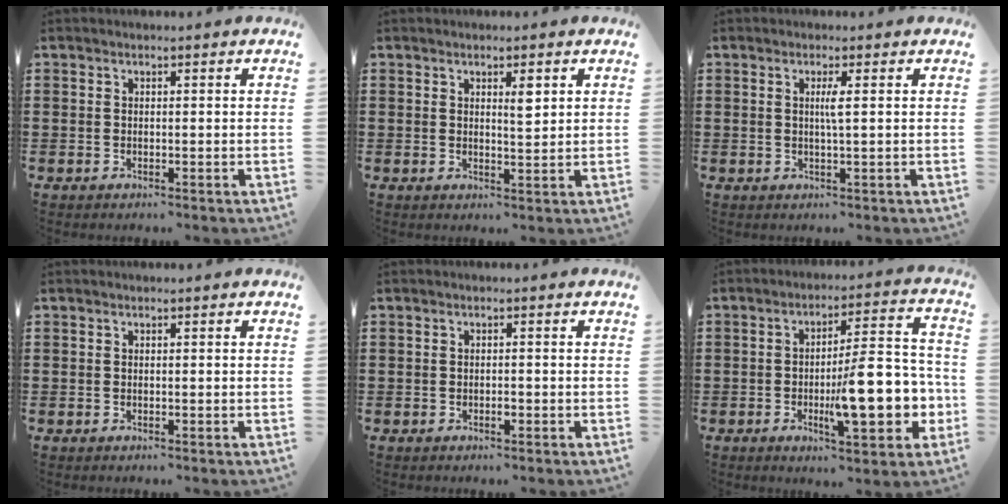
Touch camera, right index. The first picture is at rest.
{"total": 2.7, "force": [1.3, 0.8, 2.3], "torque": [-0.039, 0.002, 0.019]}
{"total": 1.9, "force": [0.4, -0.3, 1.8], "torque": [-0.034, -0.004, 0.004]}
{"total": 0.0}
{"total": 0.9, "force": [-0.4, 0.3, 0.8], "torque": [-0.015, -0.004, -0.006]}
{"total": 14.2, "force": [-3.1, 4.9, 12.9], "torque": [-0.179, -0.007, -0.053]}